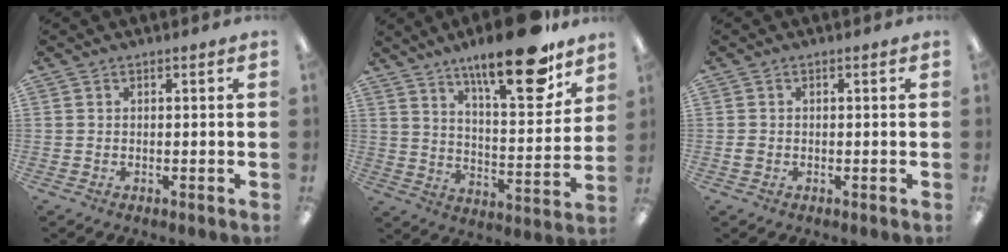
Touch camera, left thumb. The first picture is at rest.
{"total": 21.2, "force": [15.0, 5.9, 13.7], "torque": [-0.199, -0.095, 0.240]}
{"total": 1.0, "force": [-0.2, 0.9, 0.4], "torque": [-0.008, 0.004, -0.005]}